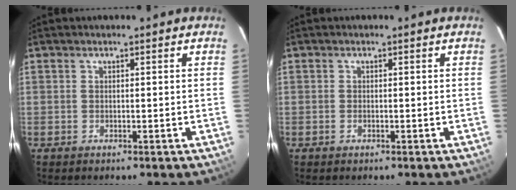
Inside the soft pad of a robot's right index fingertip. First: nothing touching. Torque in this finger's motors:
{"motor_torque": [-0.20, -0.01, -0.06, -0.01]}